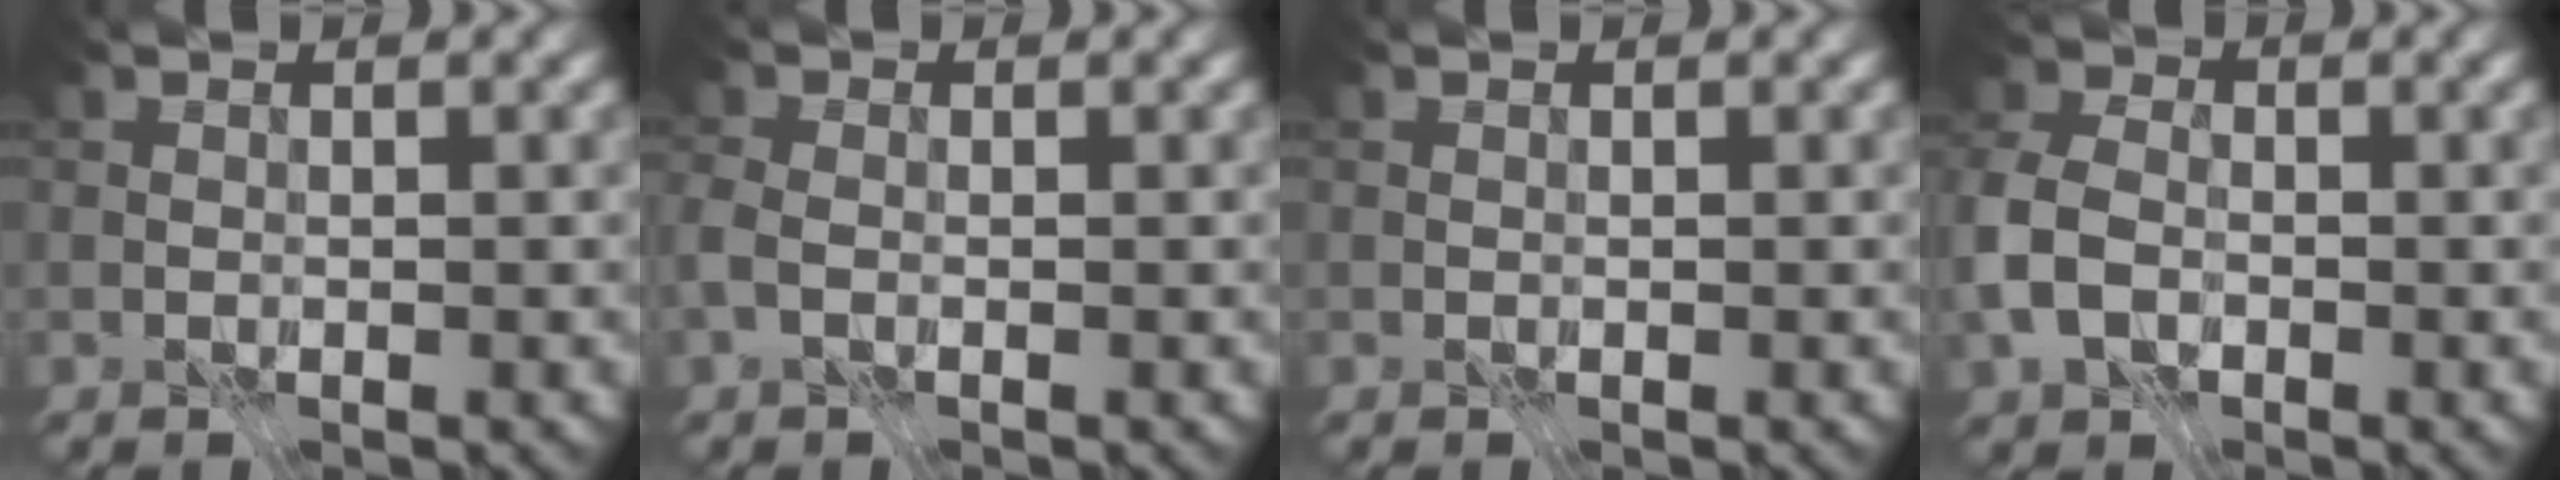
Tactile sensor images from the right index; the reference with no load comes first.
{"total": 2.4, "force": [-0.8, 1.7, 1.6], "torque": [-0.041, -0.002, -0.021]}
{"total": 0.0}
{"total": 5.6, "force": [-1.7, 4.0, 3.5], "torque": [-0.092, 0.003, -0.046]}